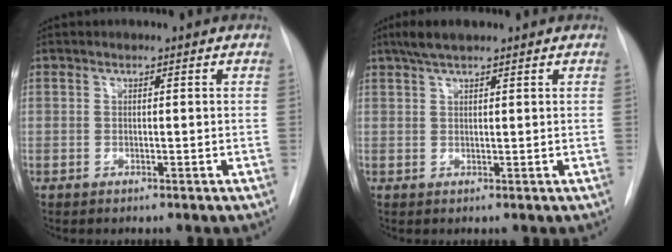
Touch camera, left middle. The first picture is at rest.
{"total": 3.9, "force": [2.9, 0.8, 2.5], "torque": [-0.053, 0.015, 0.053]}